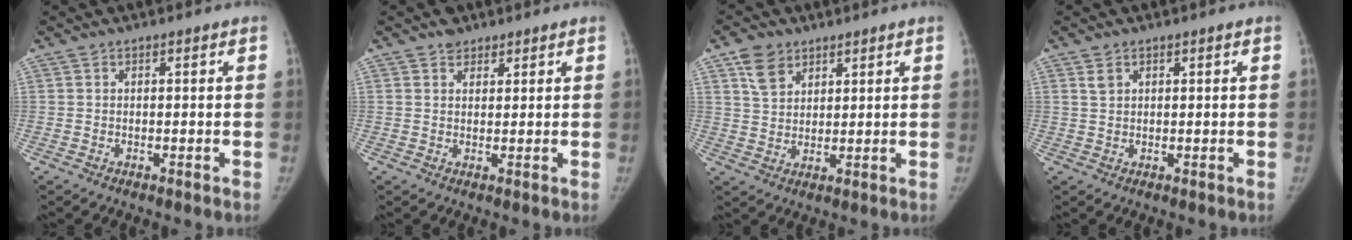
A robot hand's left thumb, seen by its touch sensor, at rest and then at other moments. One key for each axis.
{"total": 2.3, "fx": 1.6, "fy": 1.6, "fz": 0.4, "tx": 0.012, "ty": -0.012, "tz": 0.023}
{"total": 6.1, "fx": 3.6, "fy": 4.1, "fz": 2.7, "tx": -0.031, "ty": -0.017, "tz": 0.071}
{"total": 1.6, "fx": 0.9, "fy": 1.1, "fz": 0.9, "tx": -0.011, "ty": 0.000, "tz": 0.021}